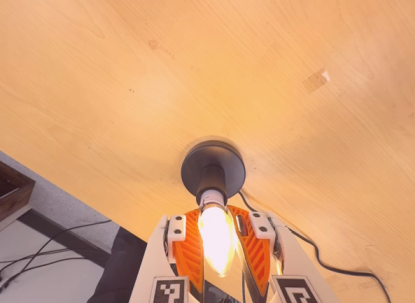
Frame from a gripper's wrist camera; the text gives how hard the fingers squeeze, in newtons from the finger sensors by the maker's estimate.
{"total": 24.3, "left": 23.4, "right": 25.2}